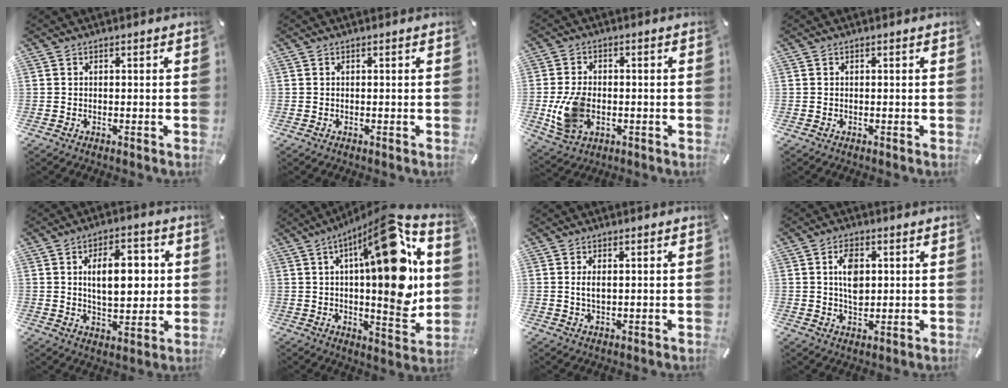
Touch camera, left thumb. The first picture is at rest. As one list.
[{"total": 0.0}, {"total": 9.5, "force": [-1.9, 6.6, 6.5], "torque": [-0.151, 0.003, -0.031]}, {"total": 0.0}, {"total": 12.9, "force": [2.5, 7.1, 10.5], "torque": [-0.146, 0.000, 0.037]}, {"total": 25.1, "force": [6.3, 7.7, 23.0], "torque": [-0.352, -0.050, 0.087]}, {"total": 3.0, "force": [0.5, 1.3, 2.6], "torque": [-0.054, 0.004, 0.008]}, {"total": 6.7, "force": [1.4, 4.2, 5.0], "torque": [-0.089, -0.002, 0.017]}]